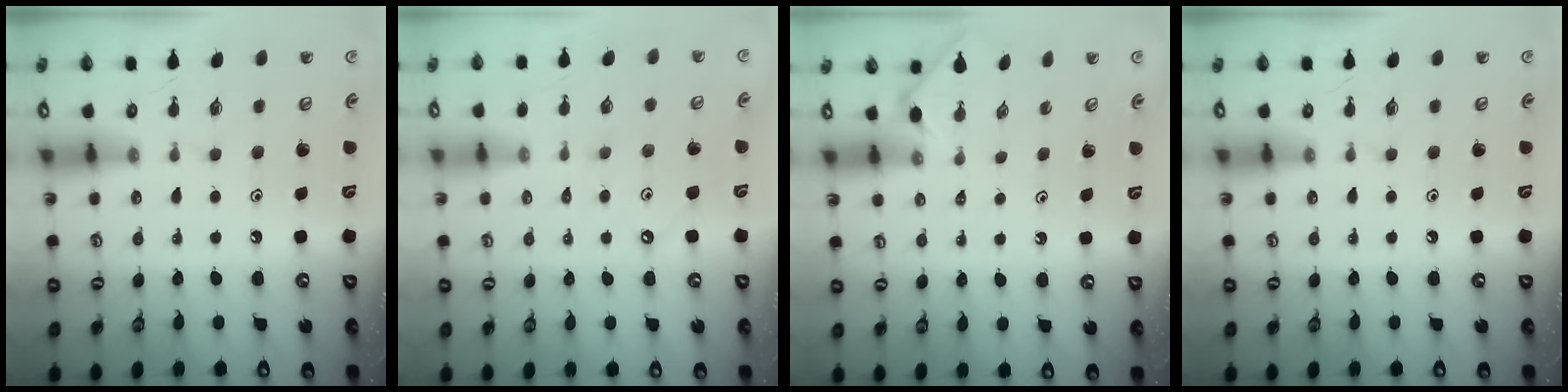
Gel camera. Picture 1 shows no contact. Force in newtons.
{"total": 1.7, "press": 1.6, "slide": 0.3}
{"total": 0.7, "press": 0.6, "slide": 0.2}
{"total": 0.0}